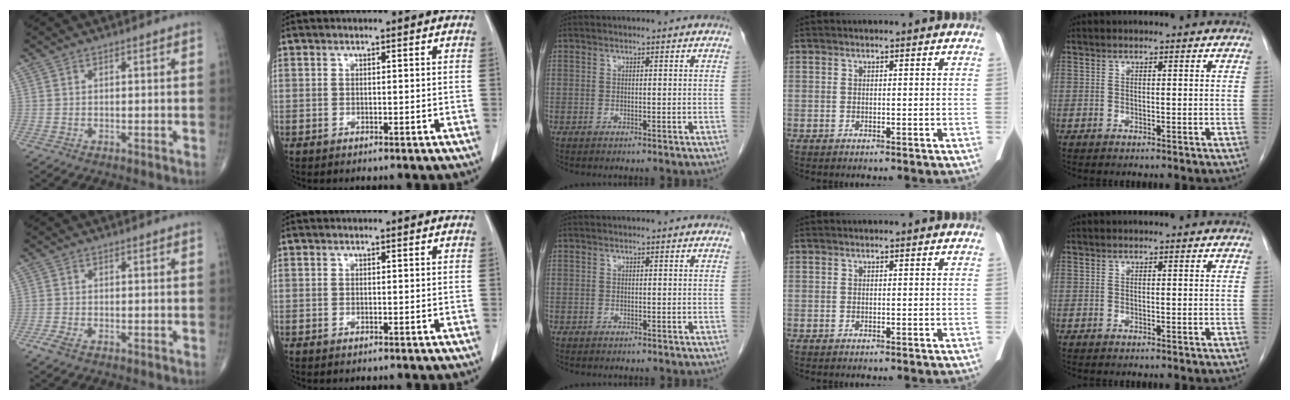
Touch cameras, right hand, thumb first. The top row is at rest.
{"thumb": {"total": 2.1, "force": [-1.2, 0.8, 1.5], "torque": [-0.039, -0.003, -0.028]}, "middle": {"total": 0.6, "force": [-0.5, 0.4, 0.0], "torque": [-0.010, 0.001, -0.009]}}